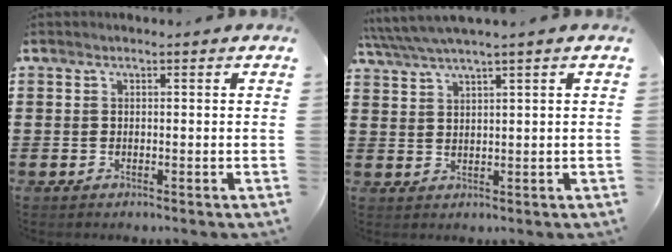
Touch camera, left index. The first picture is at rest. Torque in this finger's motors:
{"motor_torque": [0.82, 0.71, 0.78, 0.21]}